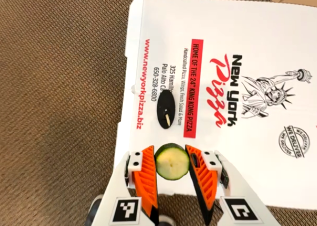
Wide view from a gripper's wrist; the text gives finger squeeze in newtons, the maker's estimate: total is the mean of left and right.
{"total": 9.3, "left": 9.2, "right": 9.4}